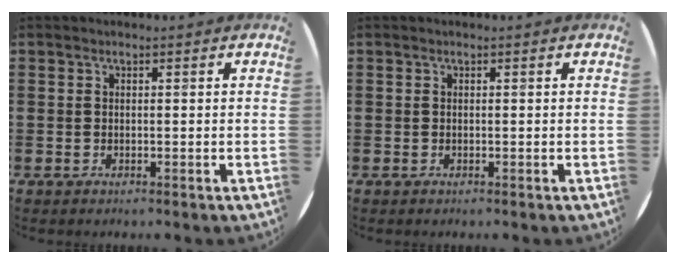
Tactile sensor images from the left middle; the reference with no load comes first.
{"total": 0.0}